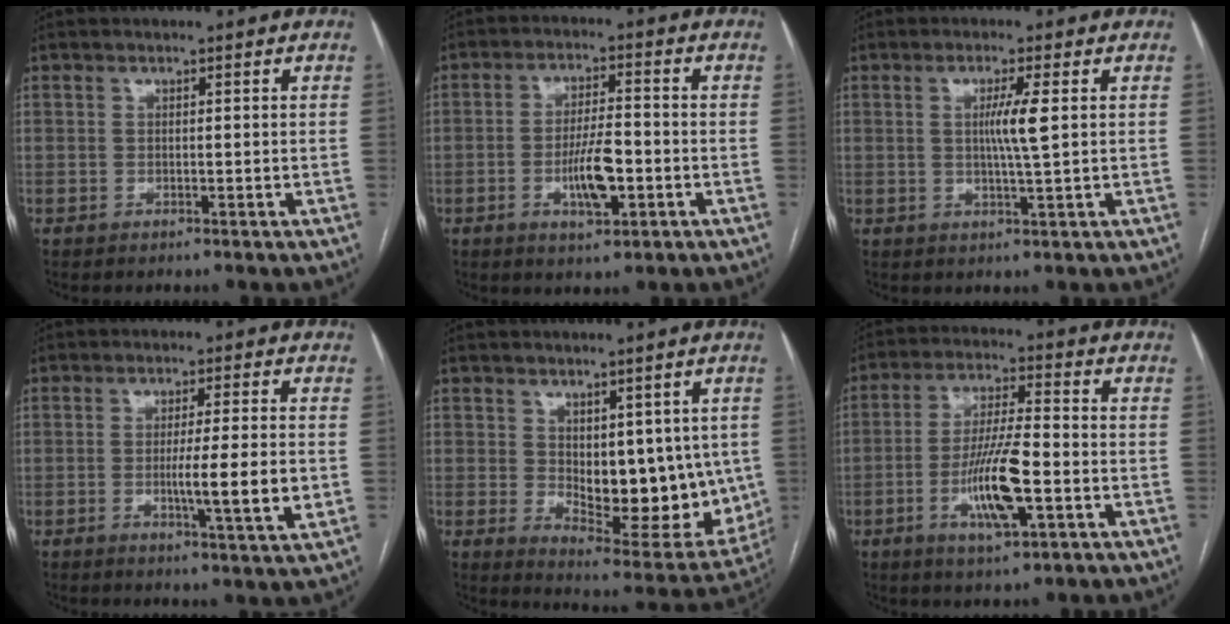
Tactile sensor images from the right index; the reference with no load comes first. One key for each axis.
{"total": 7.3, "fx": -2.2, "fy": 1.9, "fz": 6.7, "tx": -0.126, "ty": 0.000, "tz": -0.034}
{"total": 4.4, "fx": 0.7, "fy": -0.6, "fz": 4.3, "tx": -0.079, "ty": -0.005, "tz": 0.011}
{"total": 8.2, "fx": -1.3, "fy": -0.4, "fz": 8.1, "tx": -0.131, "ty": -0.018, "tz": -0.024}
{"total": 14.9, "fx": 0.5, "fy": 7.1, "fz": 13.1, "tx": -0.175, "ty": -0.015, "tz": 0.032}
{"total": 11.1, "fx": -3.4, "fy": 1.9, "fz": 10.4, "tx": -0.201, "ty": -0.004, "tz": -0.060}